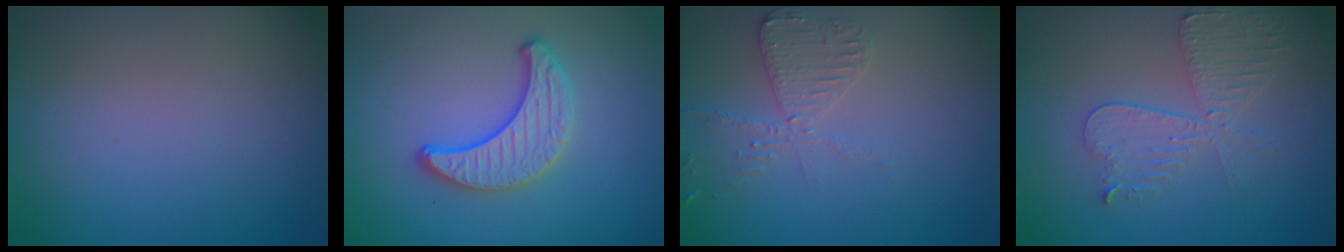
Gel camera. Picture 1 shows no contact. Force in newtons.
{"total": 3.2, "press": 3.1, "slide": 0.8}
{"total": 2.9, "press": 2.8, "slide": 0.6}
{"total": 4.4, "press": 3.8, "slide": 2.1}